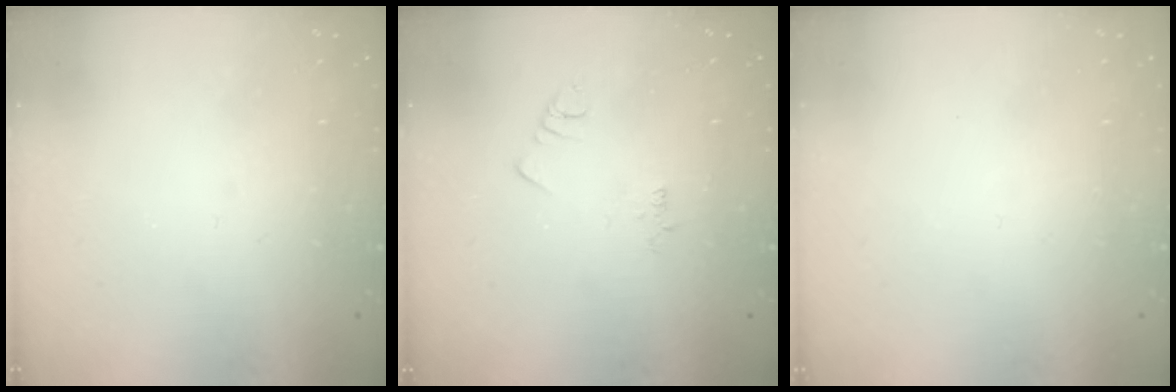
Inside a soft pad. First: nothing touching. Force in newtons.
{"total": 1.9, "press": 1.9, "slide": 0.3}
{"total": 1.6, "press": 1.6, "slide": 0.1}